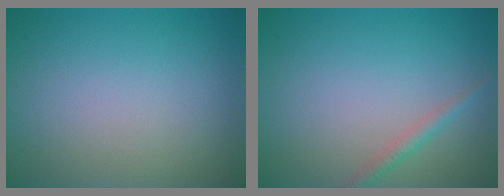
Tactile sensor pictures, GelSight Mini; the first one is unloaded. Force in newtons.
{"total": 1.3, "press": 1.3, "slide": 0.0}